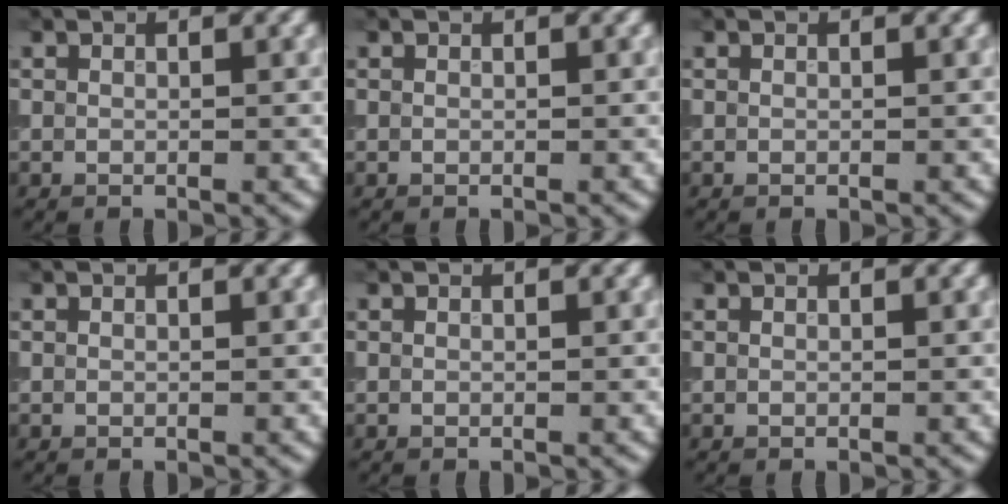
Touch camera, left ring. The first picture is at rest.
{"total": 0.0}
{"total": 0.0}
{"total": 0.0}
{"total": 0.0}
{"total": 0.0}